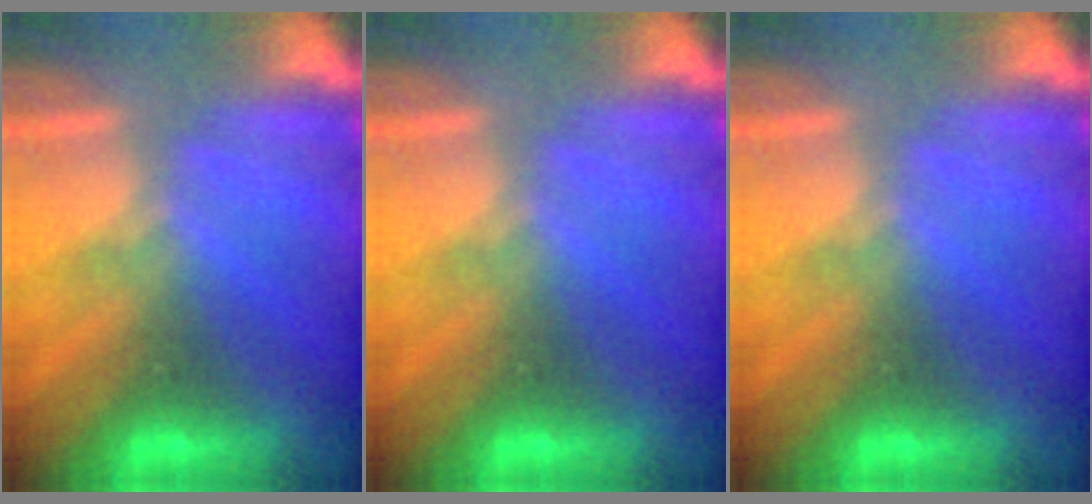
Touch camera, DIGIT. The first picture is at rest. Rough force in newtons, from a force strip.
{"total": 0.0}
{"total": 0.0}